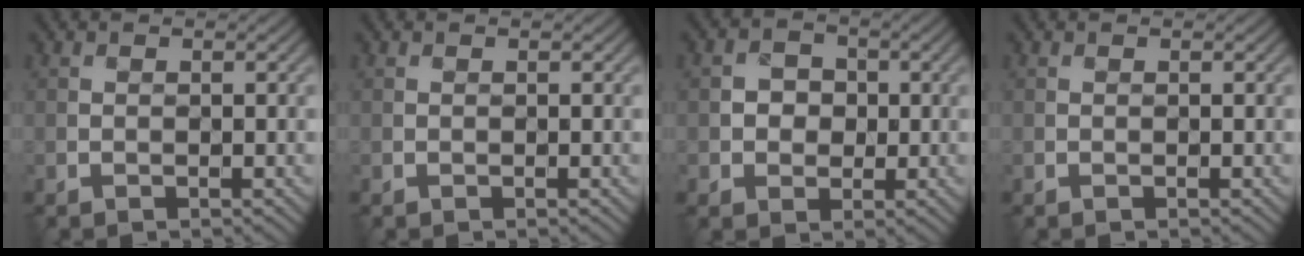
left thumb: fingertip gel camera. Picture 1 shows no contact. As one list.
[{"total": 0.0}, {"total": 3.2, "force": [-0.1, 2.9, 1.3], "torque": [-0.024, -0.002, -0.013]}, {"total": 0.0}]